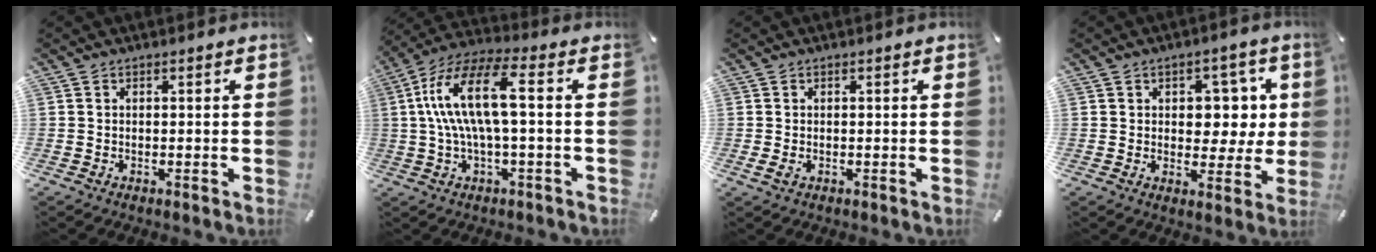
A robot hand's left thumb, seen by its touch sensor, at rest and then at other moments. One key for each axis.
{"total": 15.6, "fx": 1.6, "fy": 4.8, "fz": 14.8, "tx": -0.312, "ty": -0.002, "tz": 0.014}
{"total": 1.3, "fx": -0.3, "fy": 0.7, "fz": 1.1, "tx": -0.018, "ty": 0.003, "tz": -0.004}
{"total": 7.6, "fx": 1.8, "fy": 6.0, "fz": 4.4, "tx": -0.046, "ty": -0.004, "tz": 0.026}